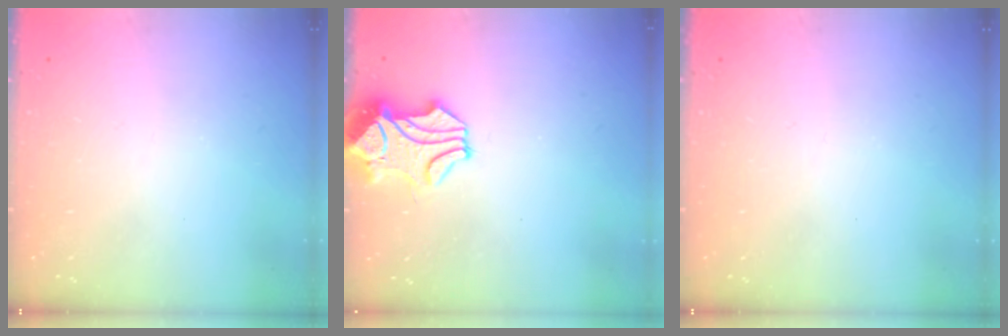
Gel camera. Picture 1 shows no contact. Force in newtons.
{"total": 0.8, "press": 0.1, "slide": 0.8}
{"total": 0.0}